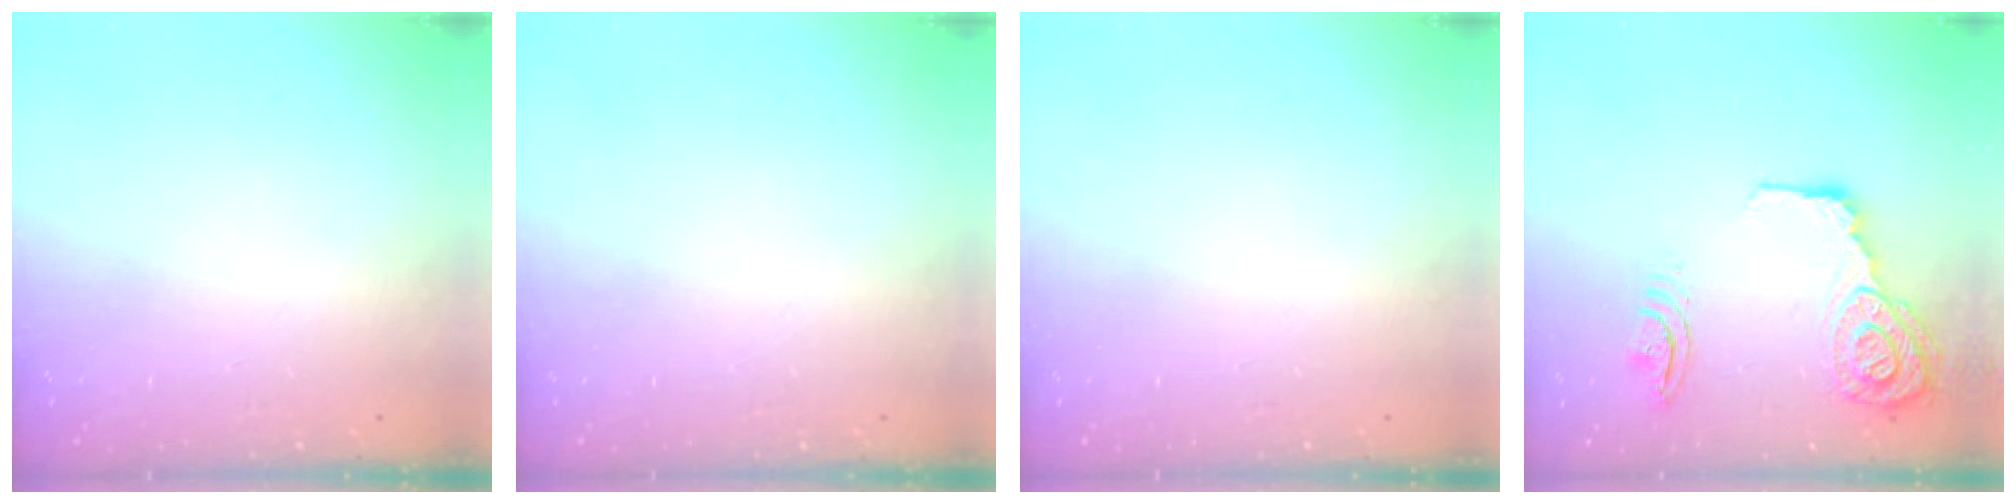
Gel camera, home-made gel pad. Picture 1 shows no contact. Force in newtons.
{"total": 0.0}
{"total": 0.0}
{"total": 17.9, "press": 17.6, "slide": 3.7}